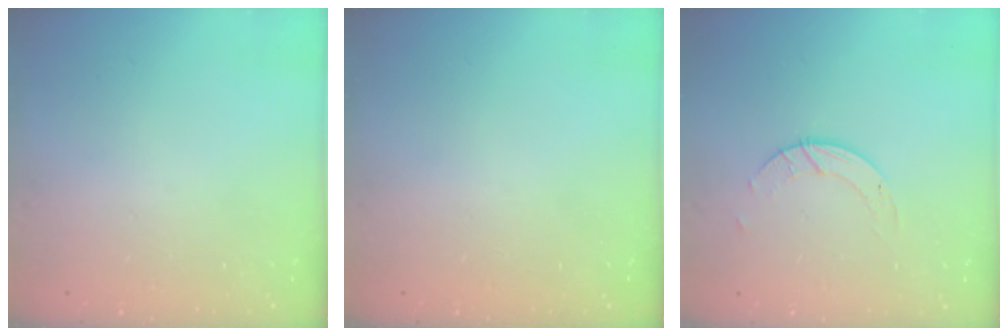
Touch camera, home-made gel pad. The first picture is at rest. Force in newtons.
{"total": 0.0}
{"total": 2.8, "press": 2.8, "slide": 0.3}